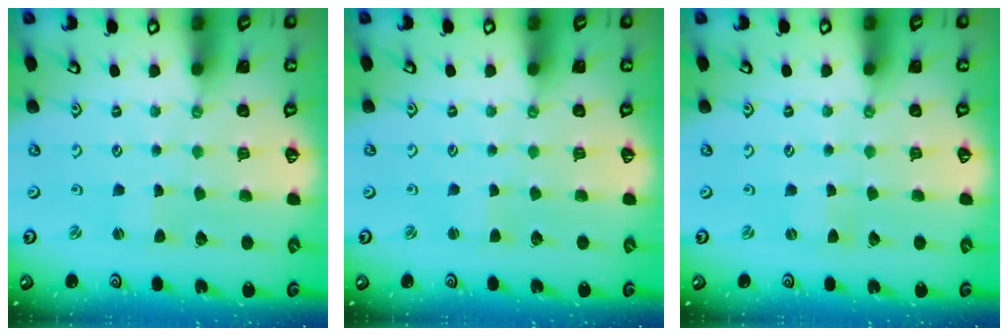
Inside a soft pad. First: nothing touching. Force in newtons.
{"total": 1.8, "press": 1.8, "slide": 0.3}
{"total": 0.0}